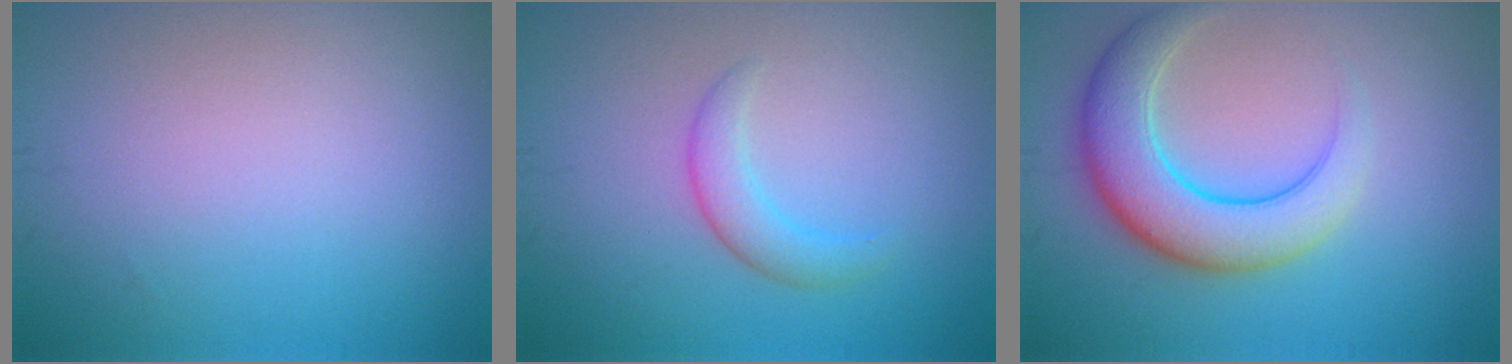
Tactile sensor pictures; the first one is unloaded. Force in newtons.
{"total": 2.2, "press": 2.2, "slide": 0.2}
{"total": 6.3, "press": 6.3, "slide": 0.1}